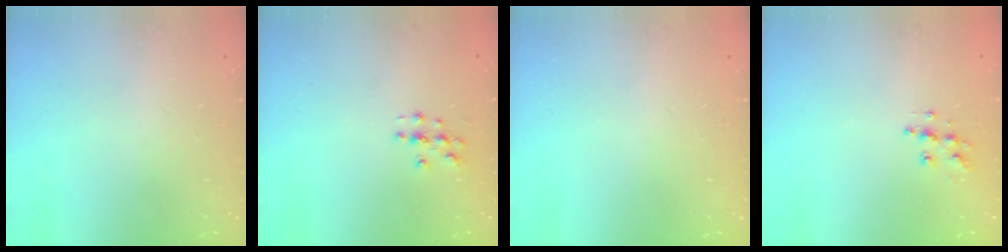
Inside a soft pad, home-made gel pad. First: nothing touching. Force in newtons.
{"total": 2.8, "press": 2.8, "slide": 0.3}
{"total": 0.0}
{"total": 7.5, "press": 7.5, "slide": 0.1}